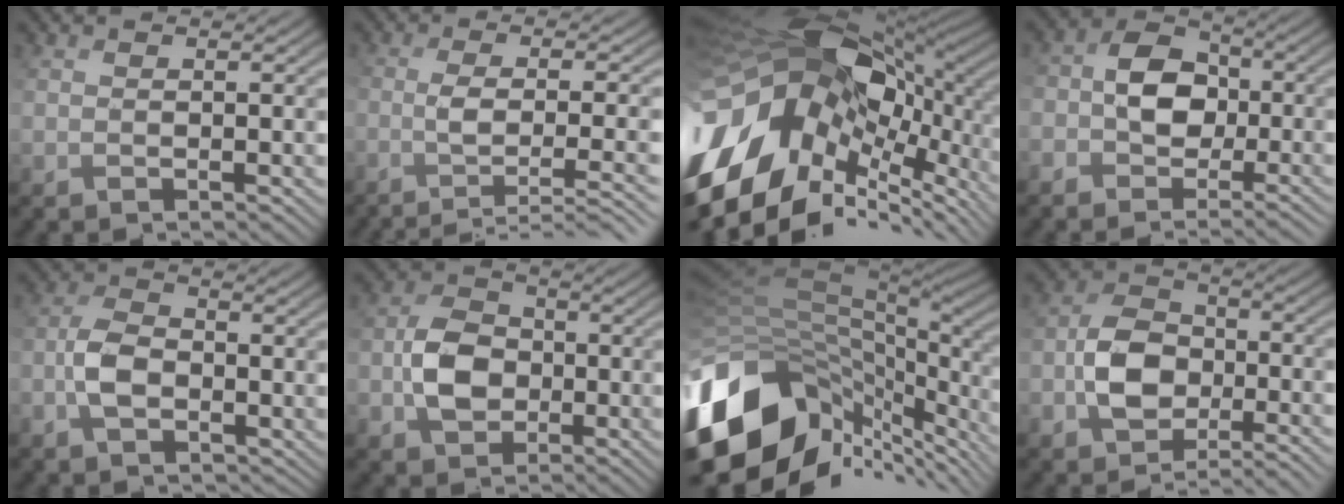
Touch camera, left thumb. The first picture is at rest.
{"total": 6.9, "force": [-2.5, 2.0, 6.2], "torque": [-0.090, -0.008, -0.044]}
{"total": 20.9, "force": [-4.2, 13.0, 15.9], "torque": [-0.378, -0.040, -0.066]}
{"total": 7.0, "force": [-2.5, 4.7, 4.5], "torque": [-0.090, 0.005, -0.064]}
{"total": 5.1, "force": [-1.6, 3.2, 3.6], "torque": [-0.074, 0.003, -0.038]}
{"total": 6.6, "force": [-1.6, 5.0, 4.0], "torque": [-0.081, 0.002, -0.039]}
{"total": 17.1, "force": [-4.0, 10.6, 12.8], "torque": [-0.309, -0.029, -0.048]}
{"total": 7.6, "force": [-3.6, 4.7, 4.9], "torque": [-0.096, 0.004, -0.082]}